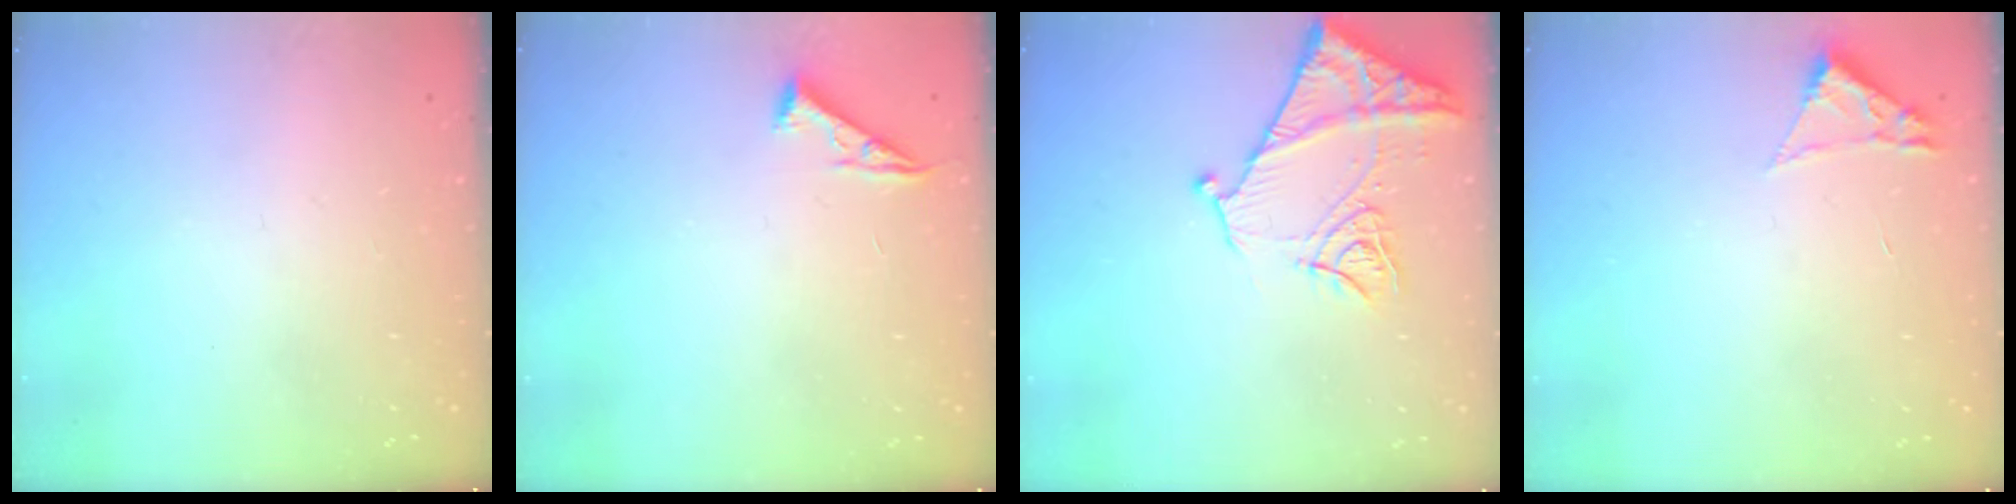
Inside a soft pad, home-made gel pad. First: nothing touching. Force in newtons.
{"total": 4.3, "press": 4.3, "slide": 0.6}
{"total": 11.9, "press": 11.8, "slide": 1.4}
{"total": 1.8, "press": 1.8, "slide": 0.2}